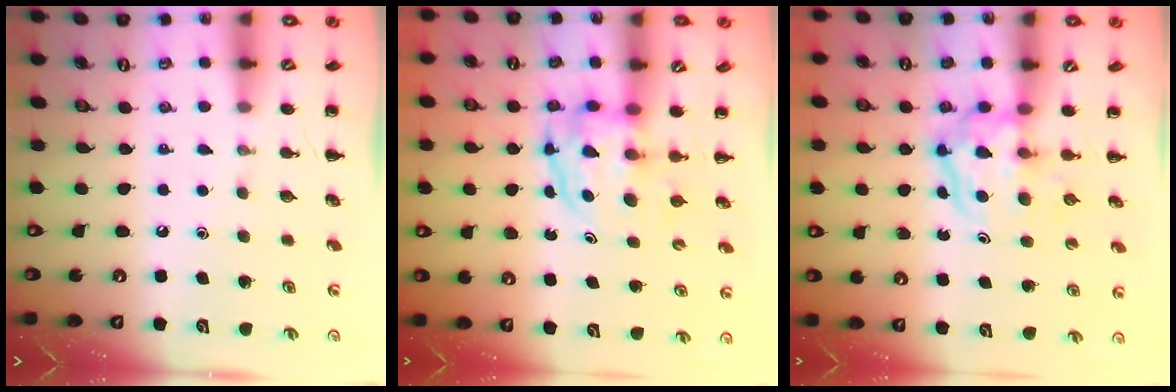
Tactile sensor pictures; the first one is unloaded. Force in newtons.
{"total": 3.8, "press": 3.8, "slide": 0.3}
{"total": 3.8, "press": 3.8, "slide": 0.4}